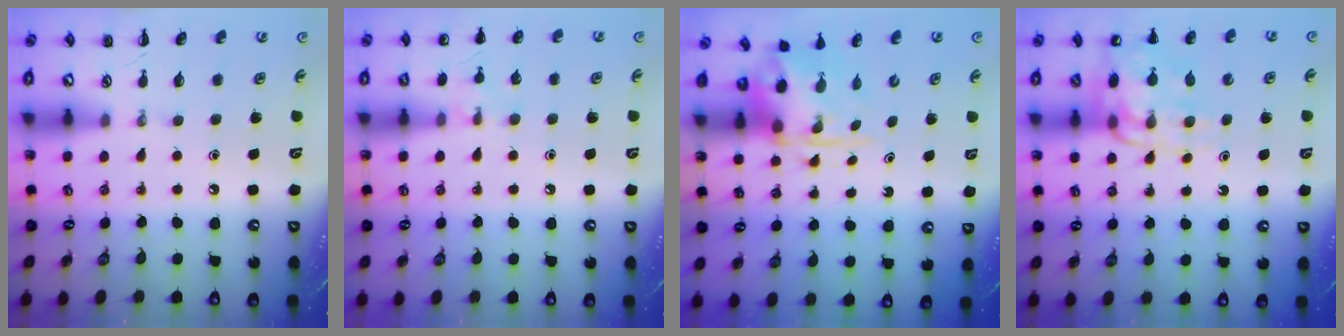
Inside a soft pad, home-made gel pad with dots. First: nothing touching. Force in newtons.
{"total": 7.4, "press": 7.0, "slide": 2.3}
{"total": 3.9, "press": 3.8, "slide": 0.9}
{"total": 12.1, "press": 11.7, "slide": 2.8}